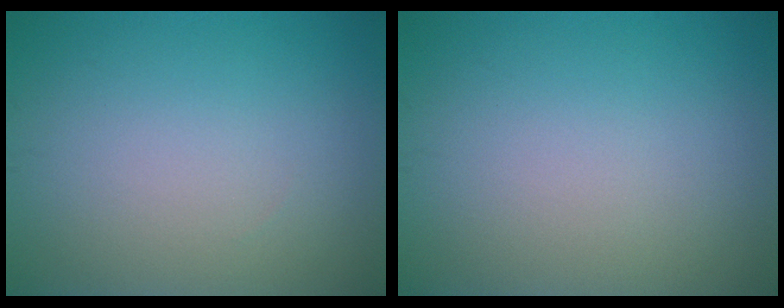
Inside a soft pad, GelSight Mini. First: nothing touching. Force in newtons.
{"total": 0.0}